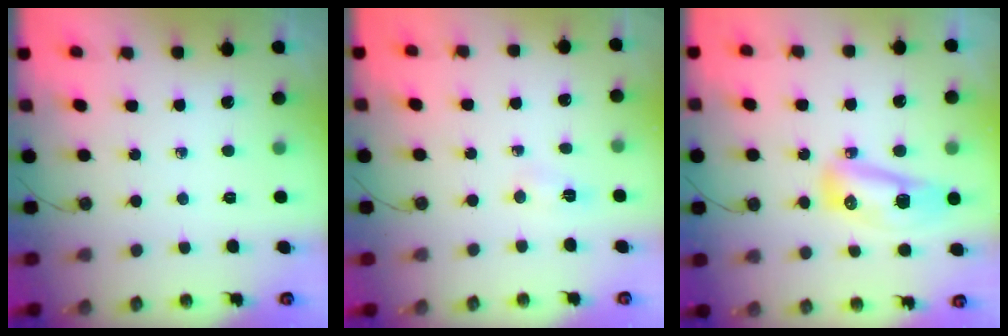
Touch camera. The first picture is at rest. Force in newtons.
{"total": 2.5, "press": 2.5, "slide": 0.3}
{"total": 14.7, "press": 12.1, "slide": 8.3}